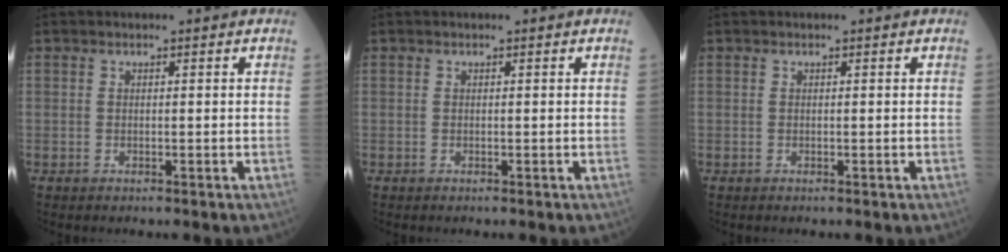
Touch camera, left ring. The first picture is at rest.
{"total": 0.0}
{"total": 0.0}